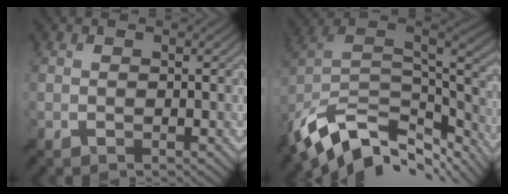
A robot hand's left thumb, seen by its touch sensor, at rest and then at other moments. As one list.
[{"total": 14.1, "force": [-8.3, 6.9, 9.0], "torque": [-0.215, -0.012, -0.138]}]